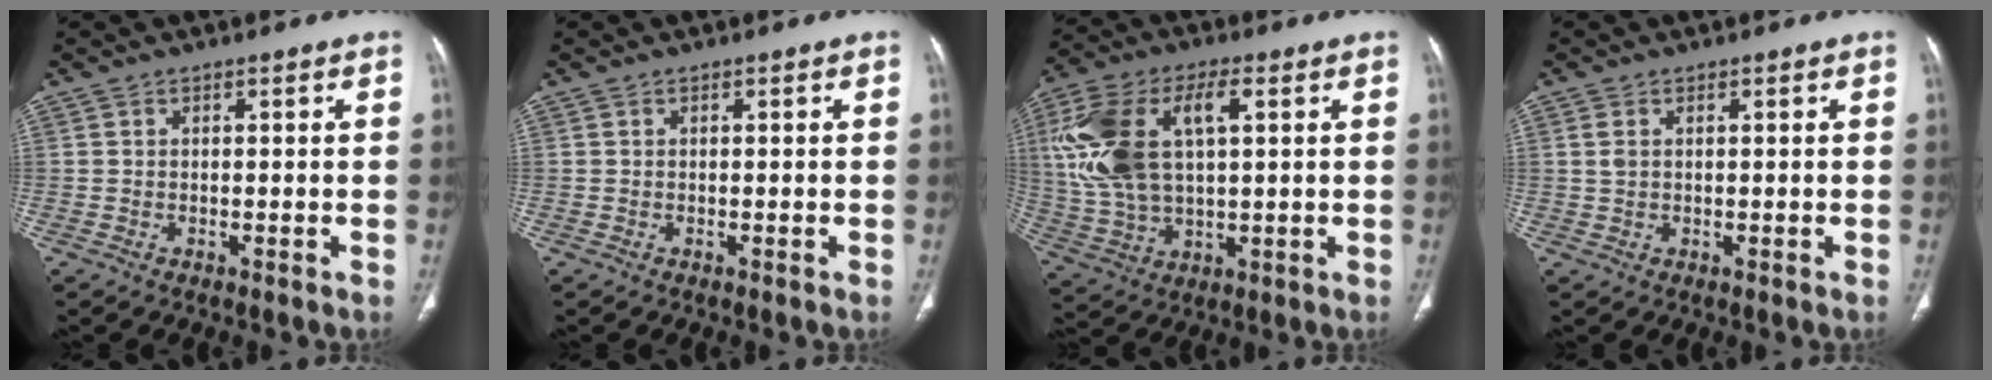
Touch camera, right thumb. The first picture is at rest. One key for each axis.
{"total": 0.0}
{"total": 18.4, "fx": 4.2, "fy": 9.4, "fz": 15.2, "tx": -0.322, "ty": 0.012, "tz": 0.081}
{"total": 1.6, "fx": 0.5, "fy": 0.9, "fz": 1.2, "tx": -0.032, "ty": 0.005, "tz": 0.016}